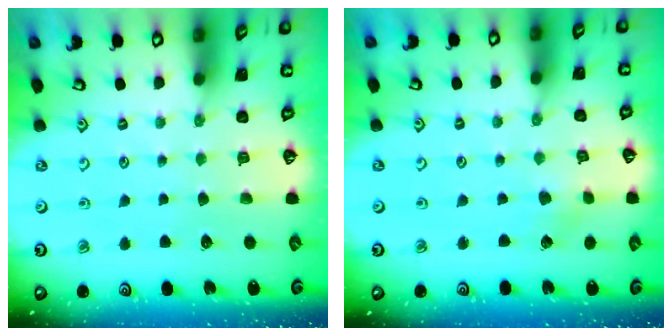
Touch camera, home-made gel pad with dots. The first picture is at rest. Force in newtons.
{"total": 1.5, "press": 1.5, "slide": 0.2}